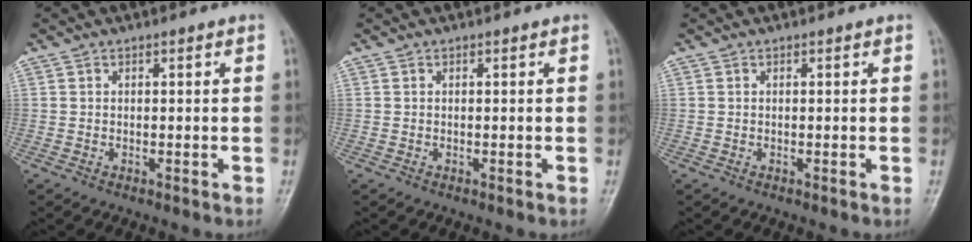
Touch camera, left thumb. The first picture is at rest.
{"total": 0.0}
{"total": 0.0}